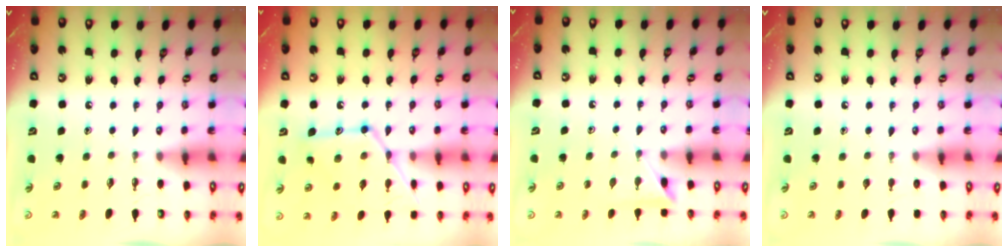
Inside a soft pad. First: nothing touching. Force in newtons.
{"total": 15.5, "press": 15.5, "slide": 1.3}
{"total": 3.6, "press": 3.6, "slide": 0.4}
{"total": 0.0}